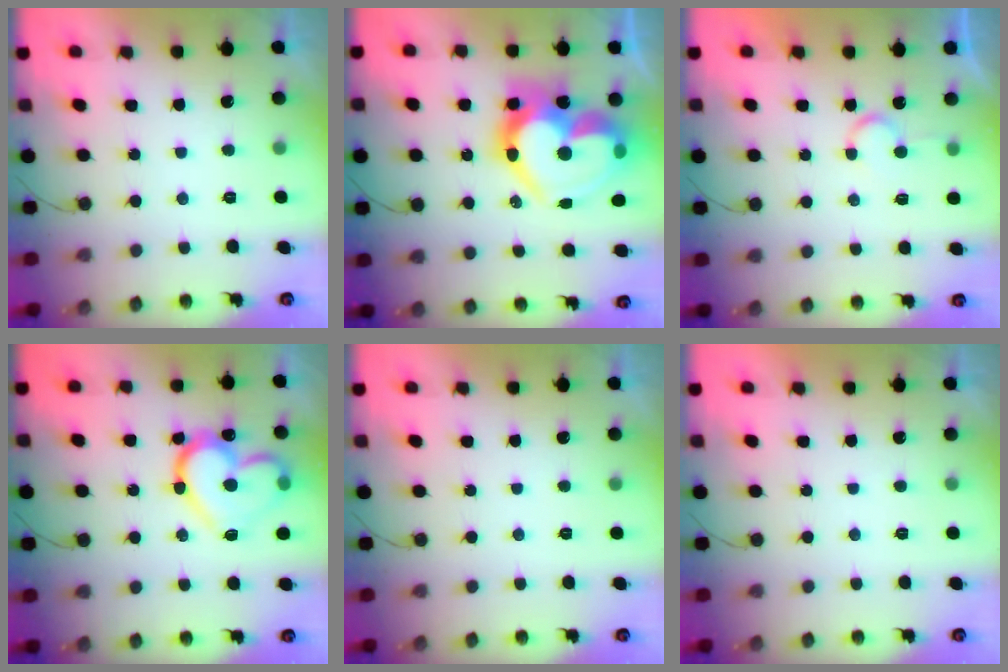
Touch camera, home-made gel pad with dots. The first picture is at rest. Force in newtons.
{"total": 27.0, "press": 26.9, "slide": 2.6}
{"total": 5.4, "press": 5.4, "slide": 0.4}
{"total": 17.6, "press": 17.6, "slide": 1.6}
{"total": 0.0}
{"total": 1.8, "press": 1.8, "slide": 0.1}